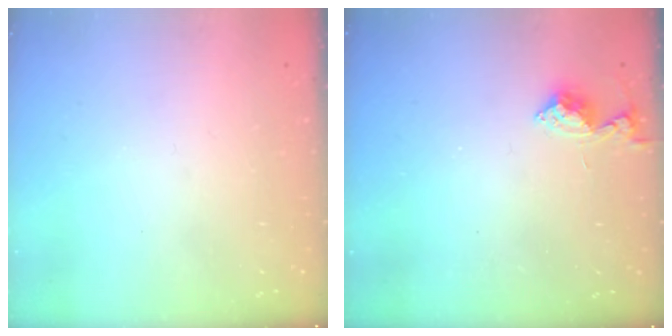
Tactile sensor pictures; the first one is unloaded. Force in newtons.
{"total": 8.5, "press": 8.5, "slide": 0.6}